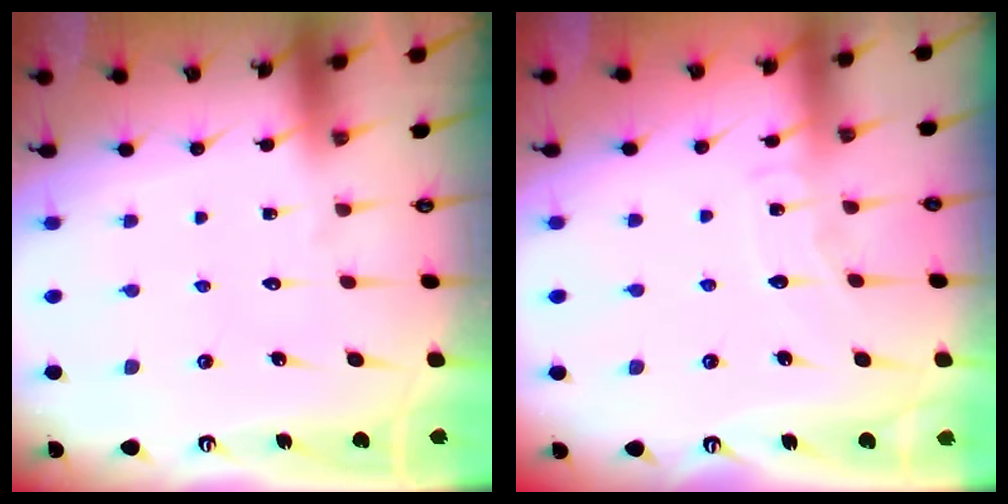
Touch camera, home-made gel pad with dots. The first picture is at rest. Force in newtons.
{"total": 5.6, "press": 5.5, "slide": 0.6}